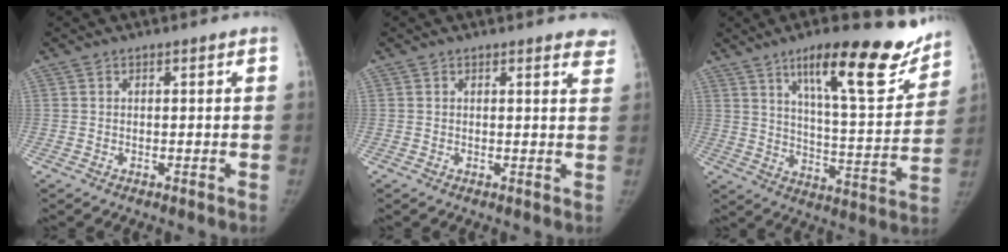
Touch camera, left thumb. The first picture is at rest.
{"total": 3.6, "force": [3.2, 1.0, 1.4], "torque": [0.002, -0.015, 0.020]}
{"total": 20.7, "force": [14.1, 5.1, 14.3], "torque": [-0.166, -0.074, 0.217]}